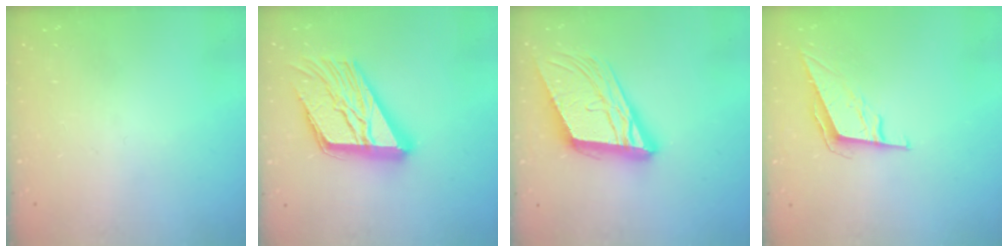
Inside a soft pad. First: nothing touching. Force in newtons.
{"total": 22.8, "press": 22.7, "slide": 2.2}
{"total": 18.2, "press": 18.0, "slide": 2.7}
{"total": 7.4, "press": 7.1, "slide": 2.2}